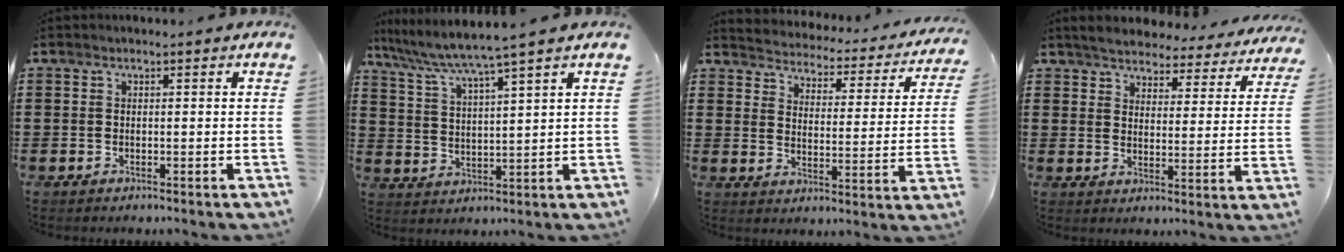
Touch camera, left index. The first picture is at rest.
{"total": 5.0, "force": [4.1, -0.8, 2.8], "torque": [-0.074, -0.032, 0.064]}
{"total": 2.7, "force": [2.7, 0.1, -0.1], "torque": [-0.020, -0.033, 0.036]}
{"total": 4.6, "force": [4.5, 0.4, 0.7], "torque": [-0.040, -0.031, 0.076]}